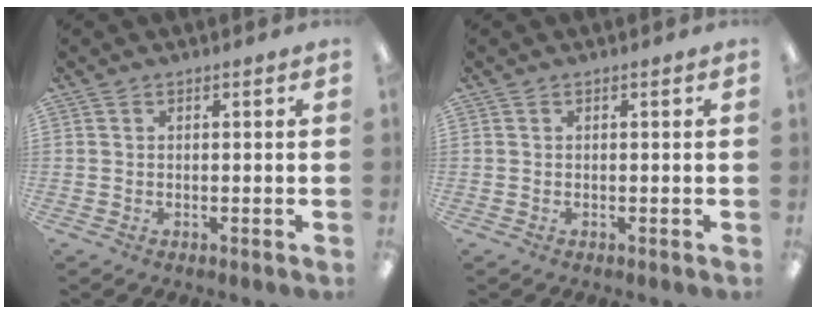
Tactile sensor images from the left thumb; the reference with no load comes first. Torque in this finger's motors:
{"motor_torque": [0.00, 0.00, 0.00, 0.00, 0.00]}